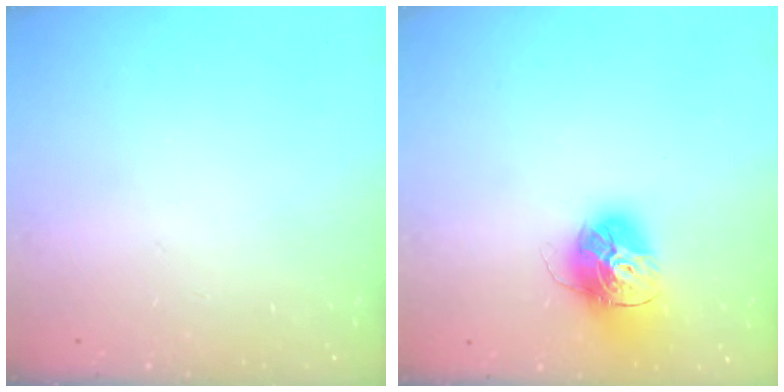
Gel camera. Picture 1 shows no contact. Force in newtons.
{"total": 14.9, "press": 14.9, "slide": 1.6}